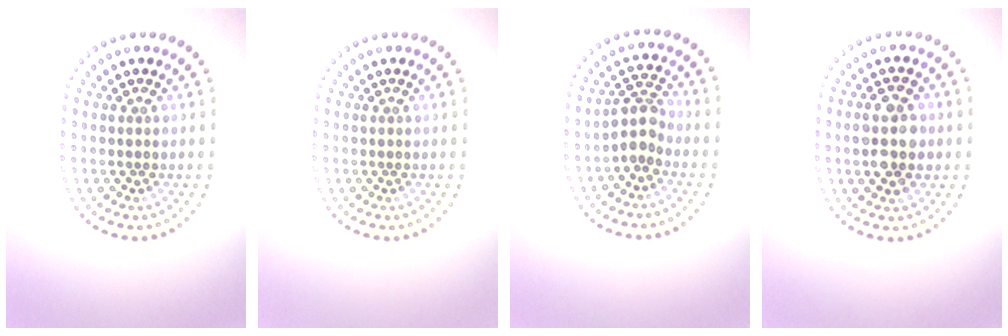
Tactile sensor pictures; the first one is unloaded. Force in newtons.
{"total": 0.0}
{"total": 2.4, "press": 1.8, "slide": 1.5}
{"total": 4.4, "press": 4.4, "slide": 0.1}